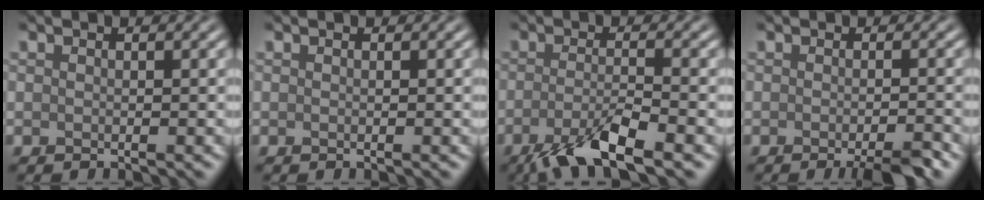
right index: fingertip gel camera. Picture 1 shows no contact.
{"total": 0.0}
{"total": 5.2, "force": [-3.0, 1.1, 4.0], "torque": [-0.072, -0.005, -0.064]}
{"total": 3.1, "force": [-2.1, 0.4, 2.3], "torque": [-0.028, -0.006, -0.037]}